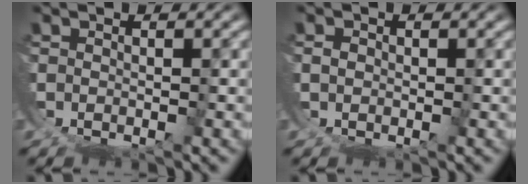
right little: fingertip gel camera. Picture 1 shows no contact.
{"total": 1.0, "force": [0.3, -0.9, 0.1], "torque": [-0.001, -0.004, 0.013]}